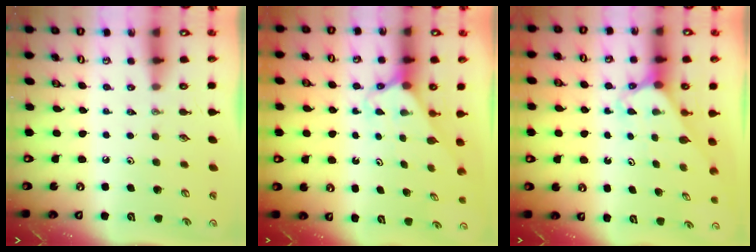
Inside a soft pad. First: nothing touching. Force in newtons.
{"total": 2.6, "press": 2.6, "slide": 0.2}
{"total": 2.7, "press": 2.7, "slide": 0.2}